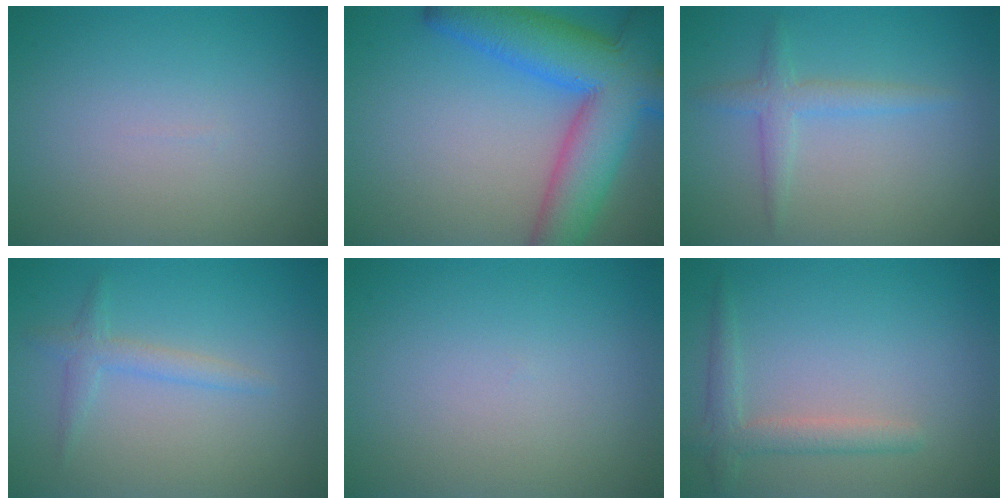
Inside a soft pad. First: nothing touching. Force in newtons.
{"total": 11.3, "press": 11.3, "slide": 0.6}
{"total": 2.1, "press": 2.1, "slide": 0.1}
{"total": 1.8, "press": 1.7, "slide": 0.1}
{"total": 0.0}
{"total": 2.3, "press": 2.3, "slide": 0.2}